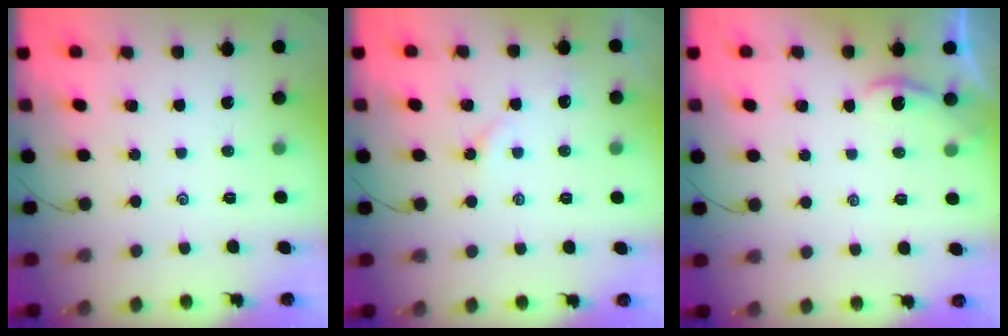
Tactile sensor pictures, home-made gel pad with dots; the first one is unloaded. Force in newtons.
{"total": 3.3, "press": 3.2, "slide": 0.6}
{"total": 1.5, "press": 1.5, "slide": 0.2}